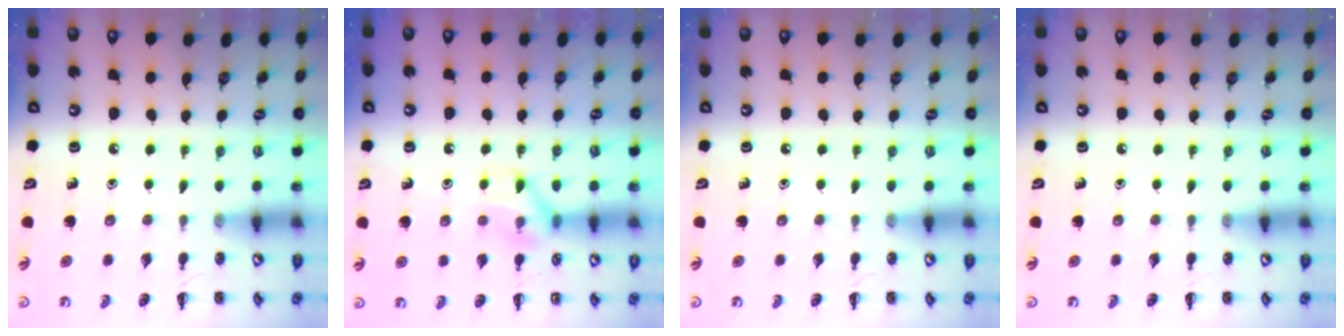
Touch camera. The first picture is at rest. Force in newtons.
{"total": 8.9, "press": 8.9, "slide": 0.7}
{"total": 0.0}
{"total": 0.0}